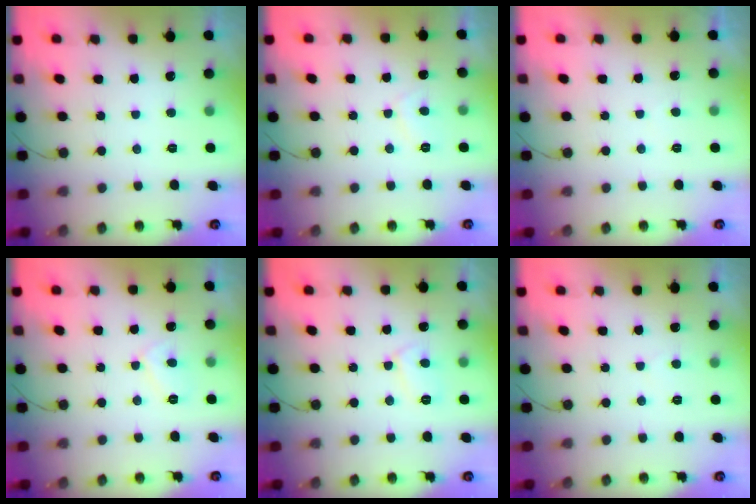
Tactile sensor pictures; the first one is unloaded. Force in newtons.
{"total": 2.5, "press": 2.4, "slide": 0.7}
{"total": 0.6, "press": 0.3, "slide": 0.5}
{"total": 4.9, "press": 4.9, "slide": 0.1}
{"total": 5.2, "press": 5.2, "slide": 0.3}
{"total": 3.0, "press": 3.0, "slide": 0.3}